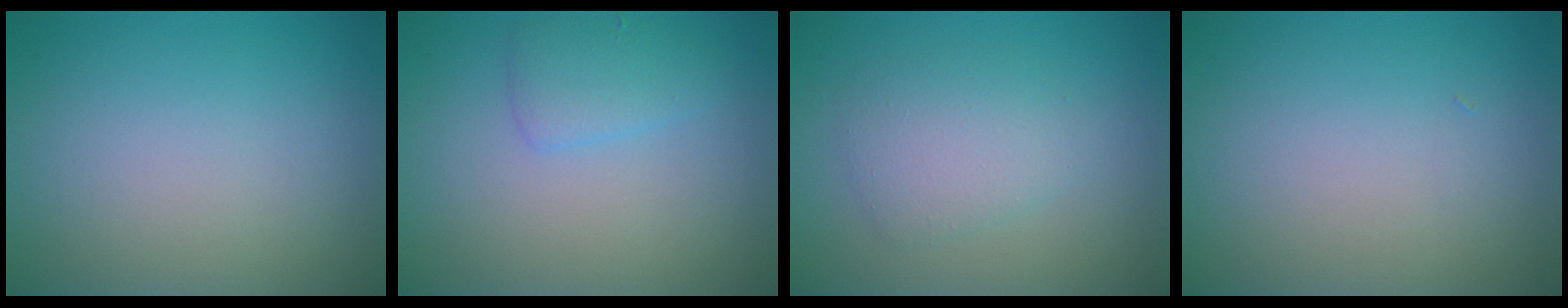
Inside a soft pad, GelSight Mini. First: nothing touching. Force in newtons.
{"total": 2.1, "press": 2.1, "slide": 0.1}
{"total": 2.8, "press": 2.8, "slide": 0.2}
{"total": 0.0}